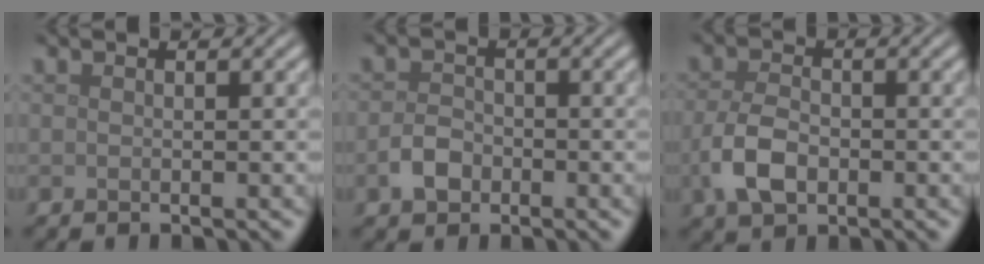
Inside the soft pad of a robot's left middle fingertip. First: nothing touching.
{"total": 2.3, "force": [-1.1, 1.6, 1.1], "torque": [-0.021, 0.003, -0.025]}
{"total": 4.0, "force": [-1.1, 2.5, 2.8], "torque": [-0.066, -0.004, -0.026]}